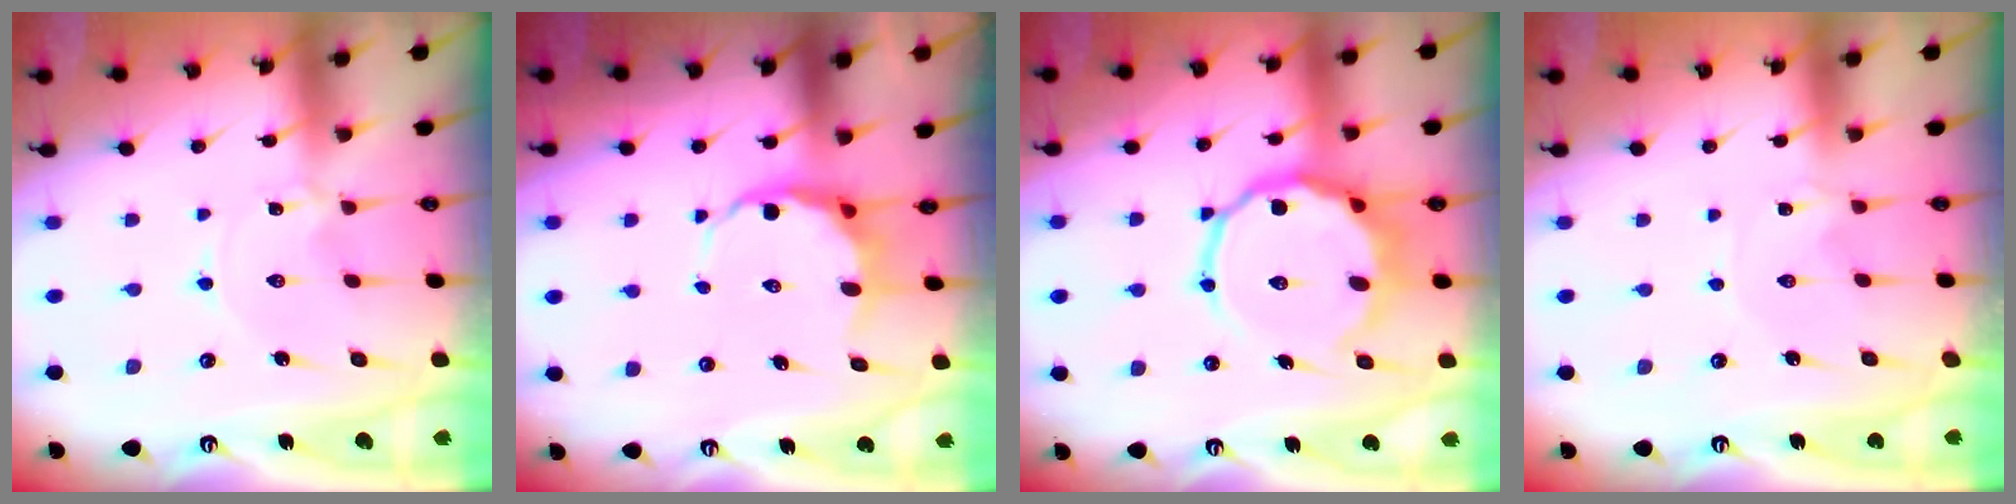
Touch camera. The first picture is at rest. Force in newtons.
{"total": 7.4, "press": 7.1, "slide": 1.9}
{"total": 13.0, "press": 12.8, "slide": 2.6}
{"total": 0.0}